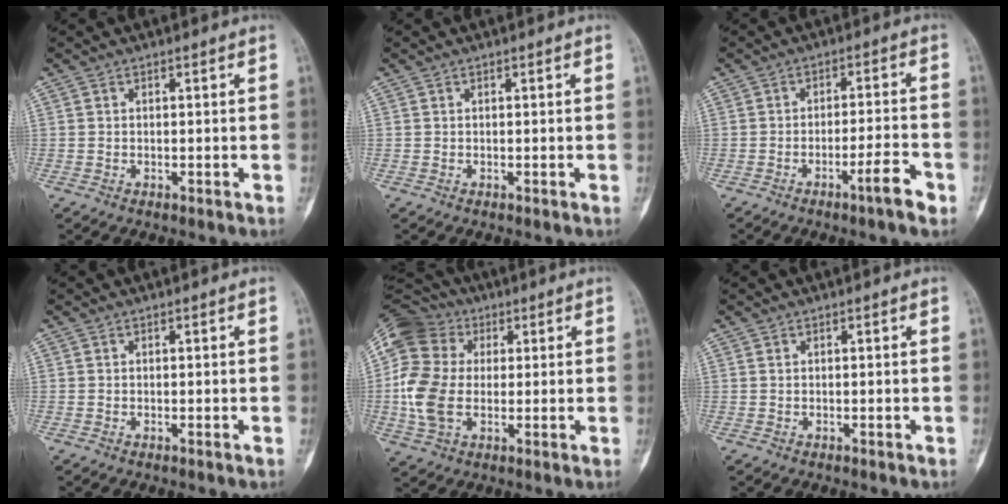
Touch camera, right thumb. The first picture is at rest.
{"total": 0.0}
{"total": 5.8, "force": [-3.4, 0.6, 4.7], "torque": [-0.076, 0.023, -0.053]}
{"total": 0.0}
{"total": 15.4, "force": [0.4, 12.0, 9.6], "torque": [-0.190, 0.012, 0.006]}
{"total": 0.0}